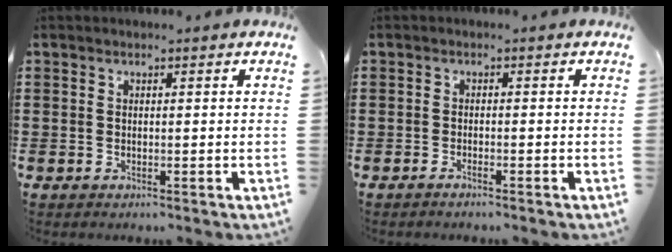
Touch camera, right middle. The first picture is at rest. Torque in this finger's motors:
{"motor_torque": [-0.35, 0.31, 0.00, -0.01]}